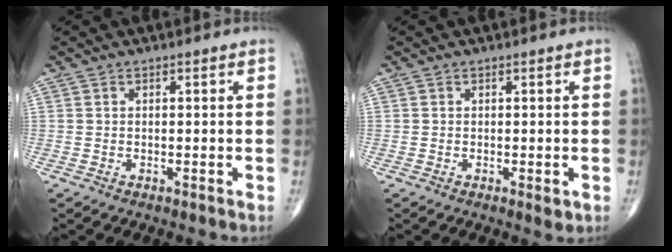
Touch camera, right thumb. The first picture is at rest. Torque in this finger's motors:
{"motor_torque": [0.15, 0.10, -0.10, -0.04, -0.01]}